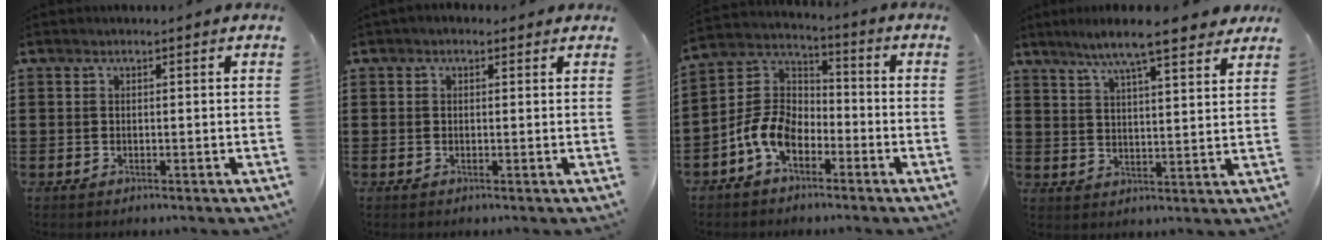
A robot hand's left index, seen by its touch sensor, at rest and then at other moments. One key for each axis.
{"total": 1.2, "fx": 0.4, "fy": 1.1, "fz": 0.4, "tx": -0.011, "ty": 0.007, "tz": 0.006}
{"total": 8.4, "fx": -4.3, "fy": 5.2, "fz": 5.0, "tx": -0.147, "ty": 0.001, "tz": -0.096}
{"total": 8.4, "fx": 7.0, "fy": 0.6, "fz": 4.6, "tx": -0.101, "ty": -0.021, "tz": 0.122}